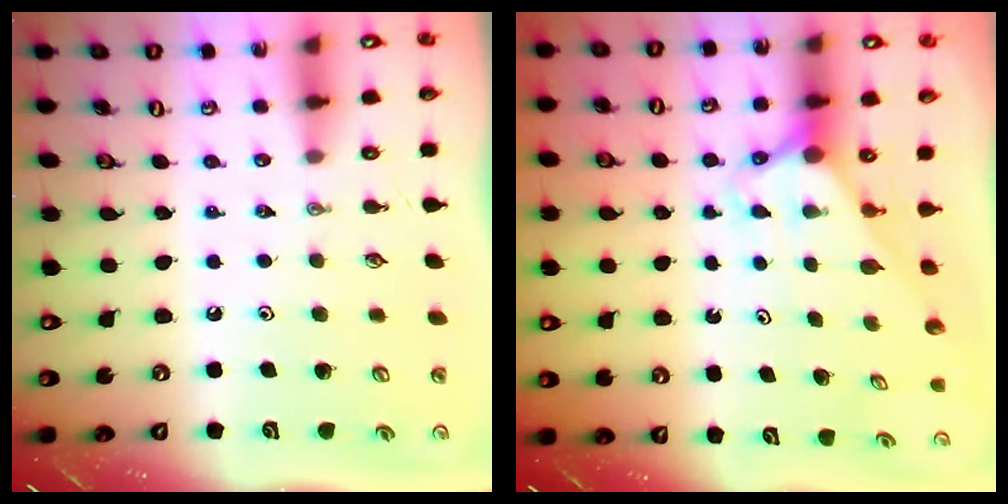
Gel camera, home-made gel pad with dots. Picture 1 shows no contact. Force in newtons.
{"total": 2.8, "press": 2.8, "slide": 0.0}